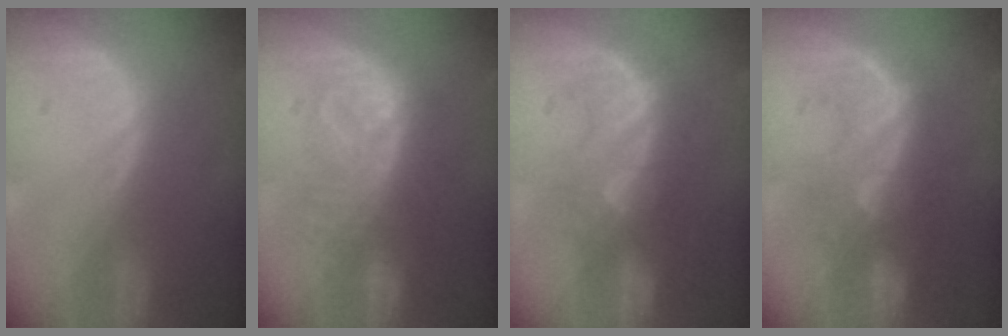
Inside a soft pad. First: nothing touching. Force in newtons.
{"total": 8.2, "press": 7.9, "slide": 2.1}
{"total": 8.0, "press": 7.8, "slide": 2.0}
{"total": 8.6, "press": 8.3, "slide": 2.3}